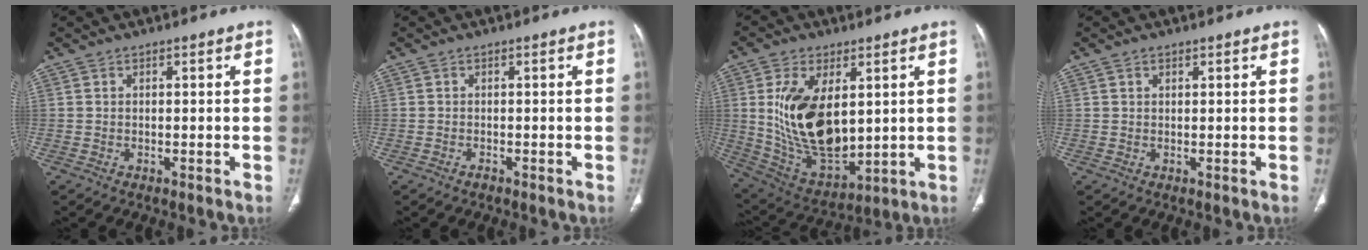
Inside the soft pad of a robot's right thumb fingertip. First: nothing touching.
{"total": 0.6, "force": [-0.5, 0.4, 0.2], "torque": [-0.003, 0.000, -0.011]}
{"total": 18.6, "force": [3.1, 10.1, 15.3], "torque": [-0.267, -0.022, 0.080]}
{"total": 0.8, "force": [0.5, 0.5, 0.4], "torque": [-0.005, -0.002, 0.007]}